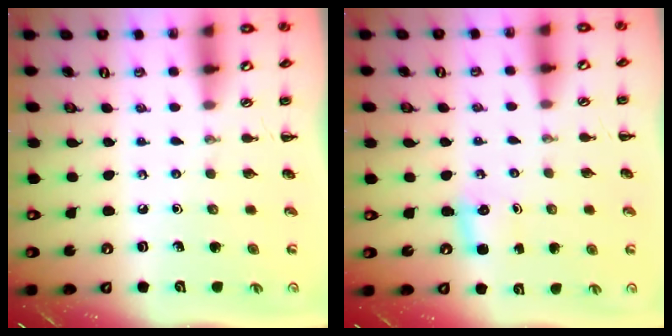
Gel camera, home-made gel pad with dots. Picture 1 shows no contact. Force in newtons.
{"total": 2.6, "press": 2.5, "slide": 0.7}